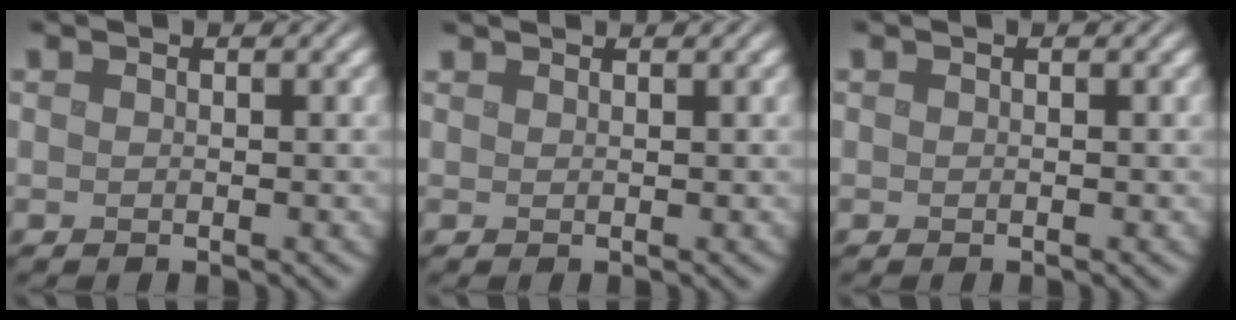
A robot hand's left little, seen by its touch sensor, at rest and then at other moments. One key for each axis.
{"total": 1.0, "fx": 1.0, "fy": 0.0, "fz": 0.1, "tx": -0.004, "ty": 0.000, "tz": 0.017}
{"total": 0.0}